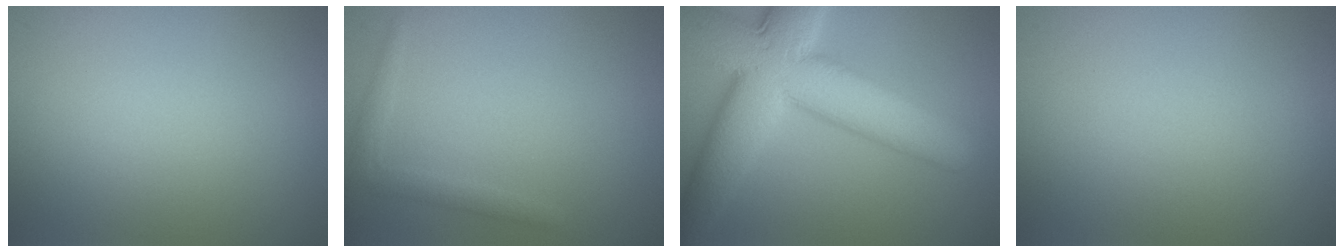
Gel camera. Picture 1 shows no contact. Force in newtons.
{"total": 1.5, "press": 1.5, "slide": 0.1}
{"total": 11.3, "press": 11.3, "slide": 0.5}
{"total": 0.0}